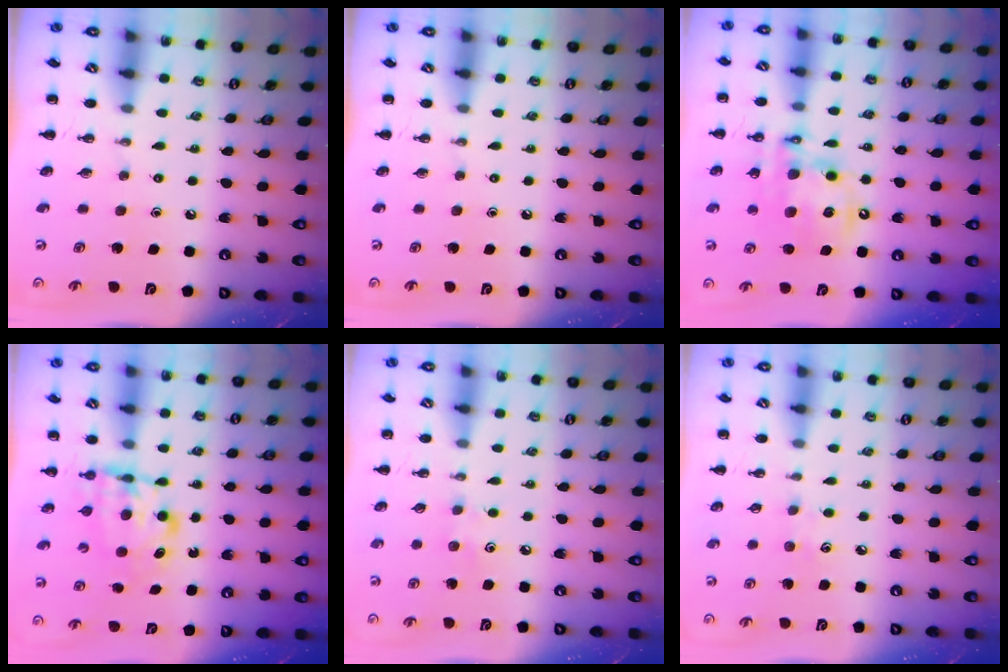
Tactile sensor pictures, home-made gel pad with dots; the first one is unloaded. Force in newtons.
{"total": 0.0}
{"total": 14.0, "press": 13.5, "slide": 3.5}
{"total": 6.3, "press": 6.3, "slide": 0.3}
{"total": 5.2, "press": 5.0, "slide": 1.3}
{"total": 4.7, "press": 4.5, "slide": 1.3}